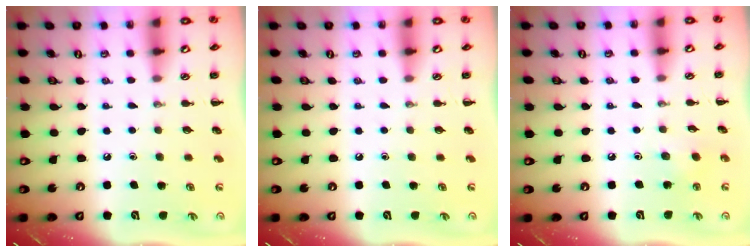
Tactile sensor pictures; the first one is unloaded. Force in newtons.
{"total": 0.0}
{"total": 2.4, "press": 2.2, "slide": 0.9}